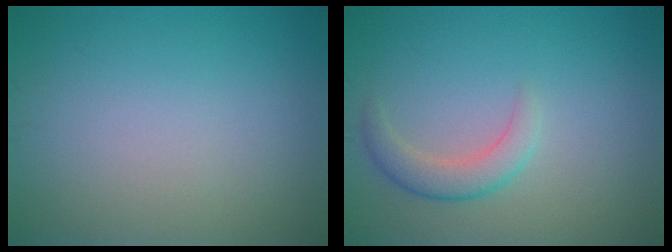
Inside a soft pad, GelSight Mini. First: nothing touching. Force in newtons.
{"total": 2.5, "press": 2.5, "slide": 0.2}